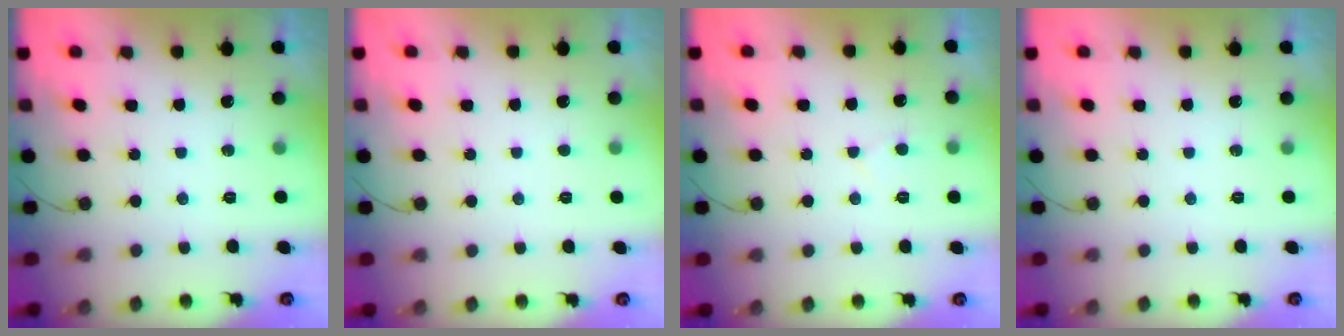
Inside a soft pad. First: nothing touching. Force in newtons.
{"total": 1.6, "press": 1.6, "slide": 0.2}
{"total": 2.6, "press": 2.5, "slide": 0.3}
{"total": 0.0}